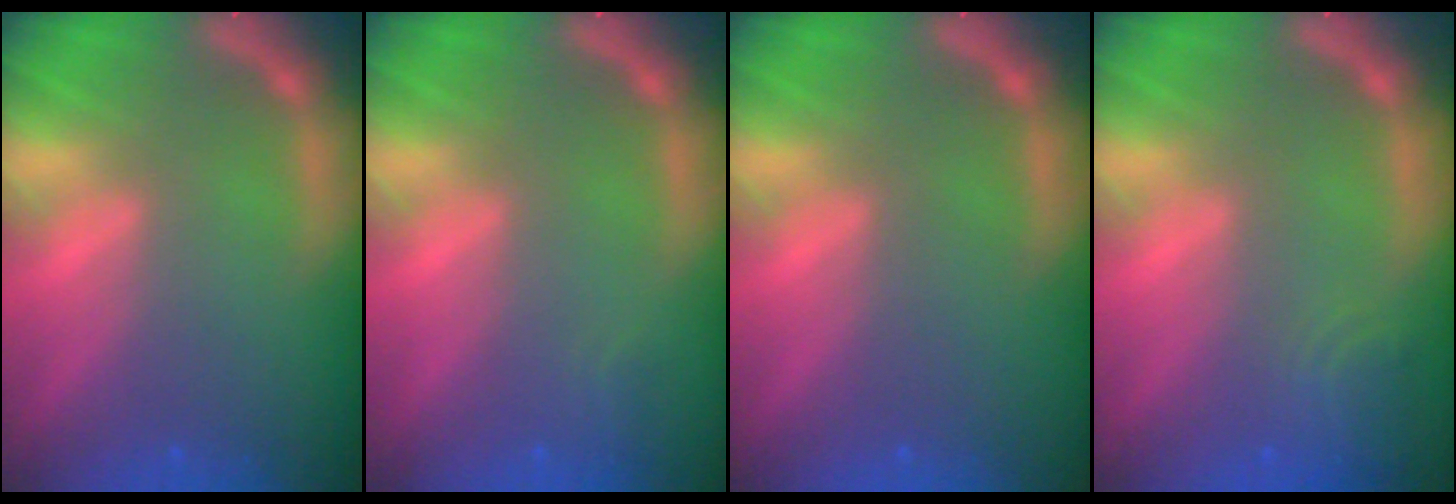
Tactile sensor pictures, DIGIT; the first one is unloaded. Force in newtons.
{"total": 0.9}
{"total": 0.0}
{"total": 2.9}